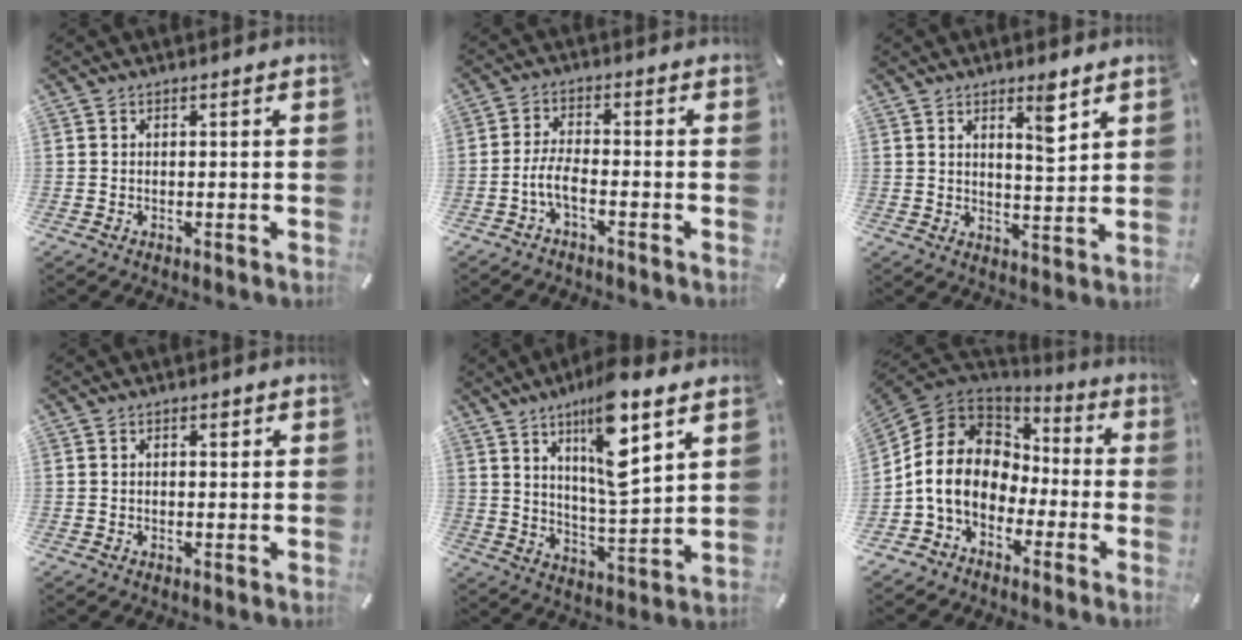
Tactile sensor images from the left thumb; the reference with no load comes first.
{"total": 5.1, "force": [-2.5, 1.7, 4.1], "torque": [-0.090, 0.004, -0.048]}
{"total": 6.3, "force": [4.1, 1.4, 4.6], "torque": [-0.061, -0.030, 0.062]}
{"total": 2.6, "force": [0.9, 1.5, 1.9], "torque": [-0.024, 0.000, 0.009]}
{"total": 15.3, "force": [8.5, 4.0, 12.1], "torque": [-0.200, -0.039, 0.138]}
{"total": 13.2, "force": [-2.6, 11.2, 6.5], "torque": [-0.164, 0.022, -0.047]}